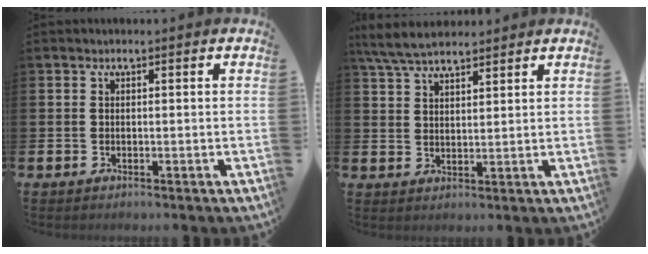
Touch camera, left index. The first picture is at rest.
{"total": 5.8, "force": [5.4, 1.2, 1.9], "torque": [-0.060, -0.011, 0.101]}